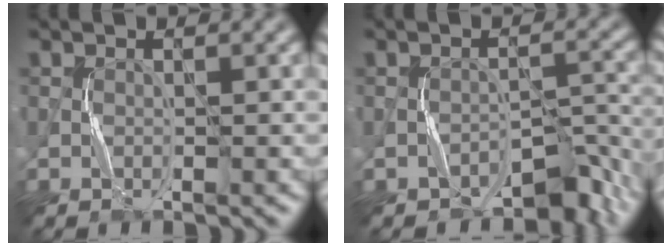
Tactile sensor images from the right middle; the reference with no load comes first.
{"total": 5.0, "force": [-3.9, 2.1, 2.3], "torque": [-0.018, 0.000, -0.058]}